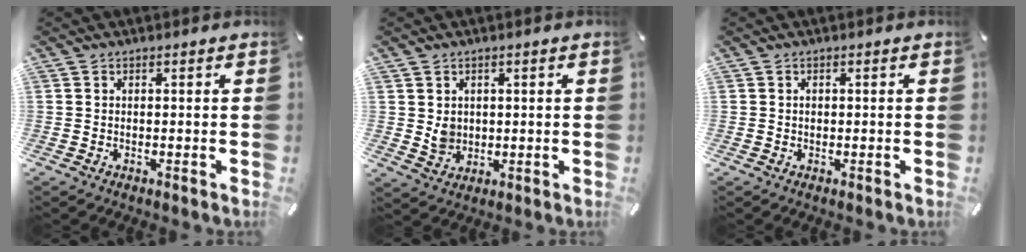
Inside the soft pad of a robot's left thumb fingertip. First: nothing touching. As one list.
[{"total": 4.2, "force": [0.8, 4.0, 1.0], "torque": [-0.009, -0.007, 0.011]}, {"total": 0.7, "force": [0.0, 0.5, 0.5], "torque": [-0.010, 0.001, -0.001]}]